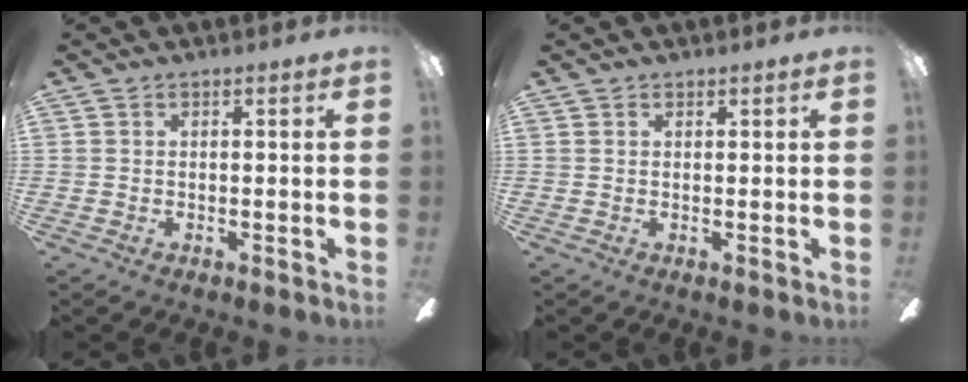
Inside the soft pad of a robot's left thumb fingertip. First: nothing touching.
{"total": 0.6, "force": [0.5, 0.3, 0.0], "torque": [0.000, 0.001, 0.010]}